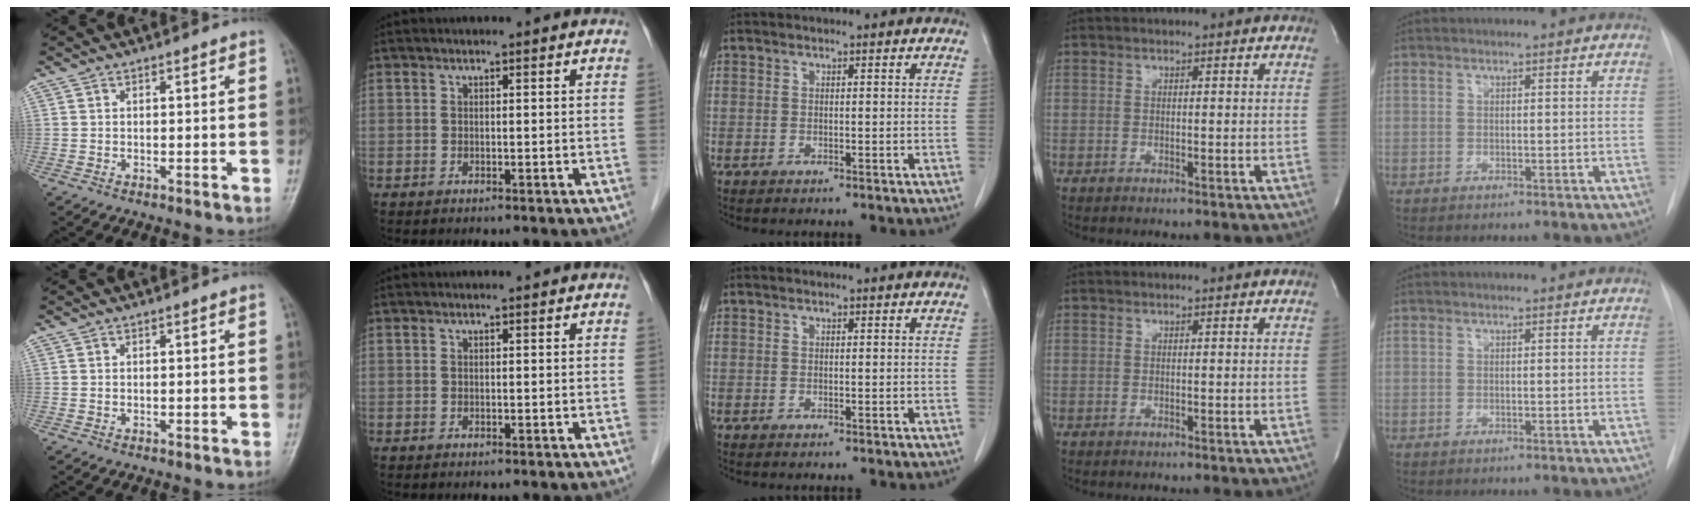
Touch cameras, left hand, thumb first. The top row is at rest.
{}